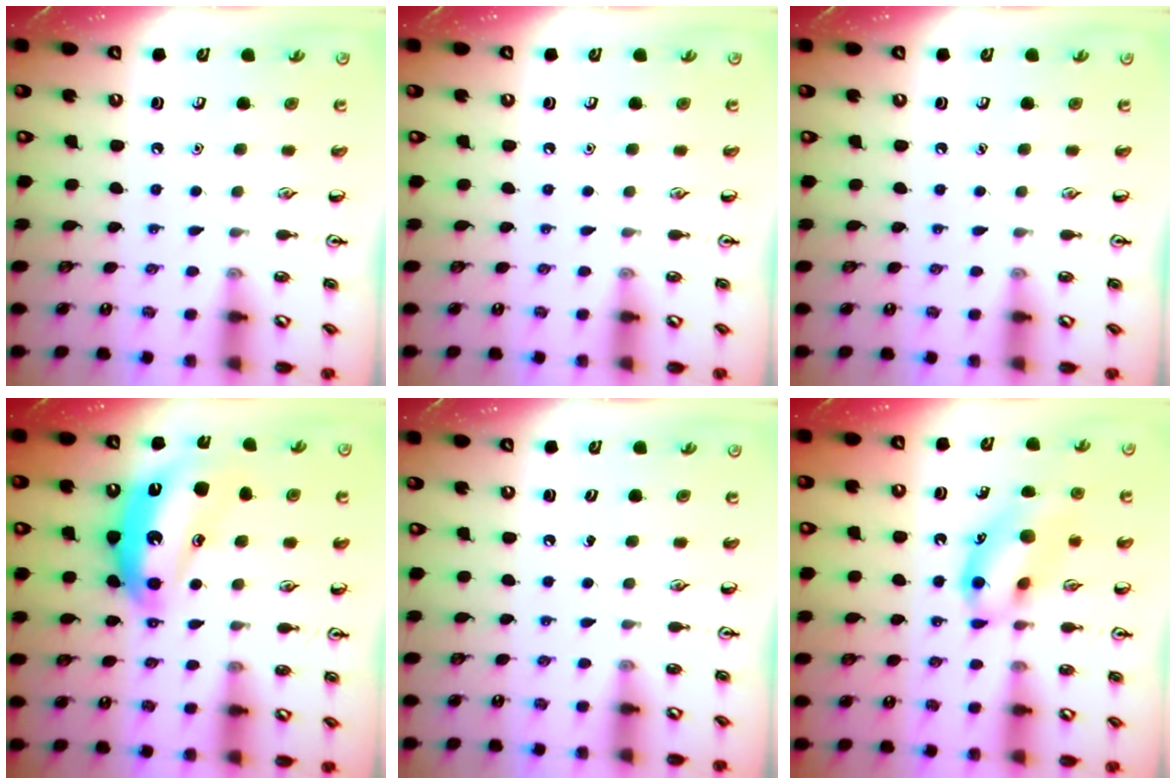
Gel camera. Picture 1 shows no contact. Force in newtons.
{"total": 0.0}
{"total": 0.0}
{"total": 15.0, "press": 15.0, "slide": 0.8}
{"total": 0.0}
{"total": 13.8, "press": 13.6, "slide": 2.4}